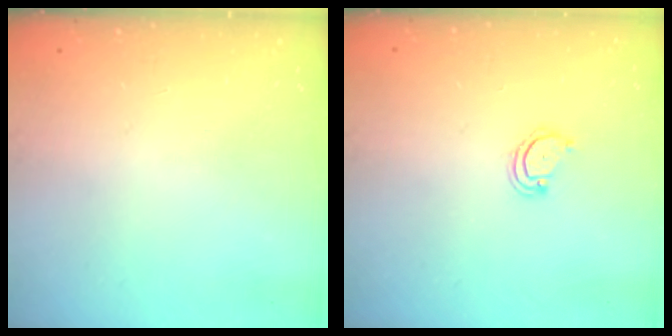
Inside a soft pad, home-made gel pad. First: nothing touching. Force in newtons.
{"total": 2.5, "press": 2.5, "slide": 0.2}